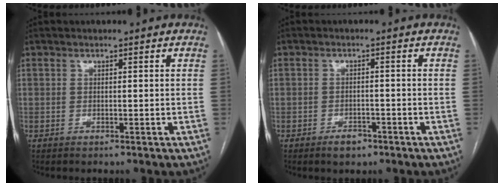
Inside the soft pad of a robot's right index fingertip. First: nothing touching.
{"total": 2.6, "force": [-1.8, 1.5, 1.2], "torque": [-0.013, 0.005, -0.022]}